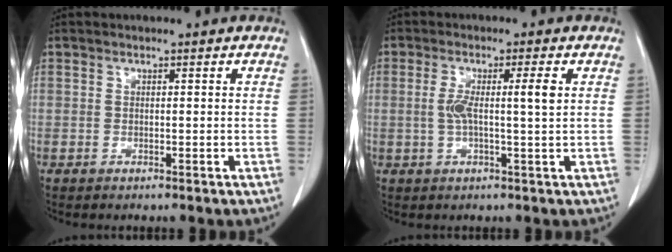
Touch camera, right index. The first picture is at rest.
{"total": 4.8, "force": [0.6, -0.2, 4.8], "torque": [-0.090, 0.009, 0.016]}